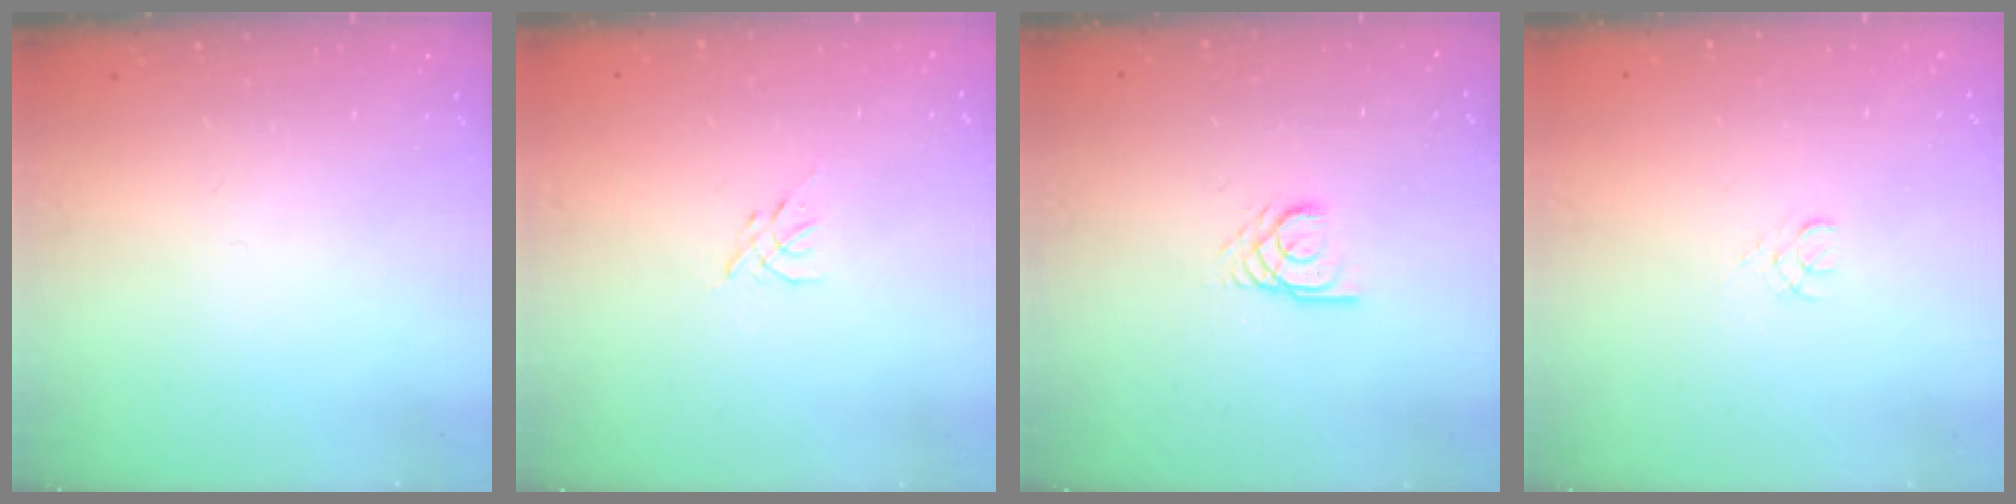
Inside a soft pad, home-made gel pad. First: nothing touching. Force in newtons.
{"total": 0.0}
{"total": 2.7, "press": 2.7, "slide": 0.2}
{"total": 1.5, "press": 1.5, "slide": 0.2}